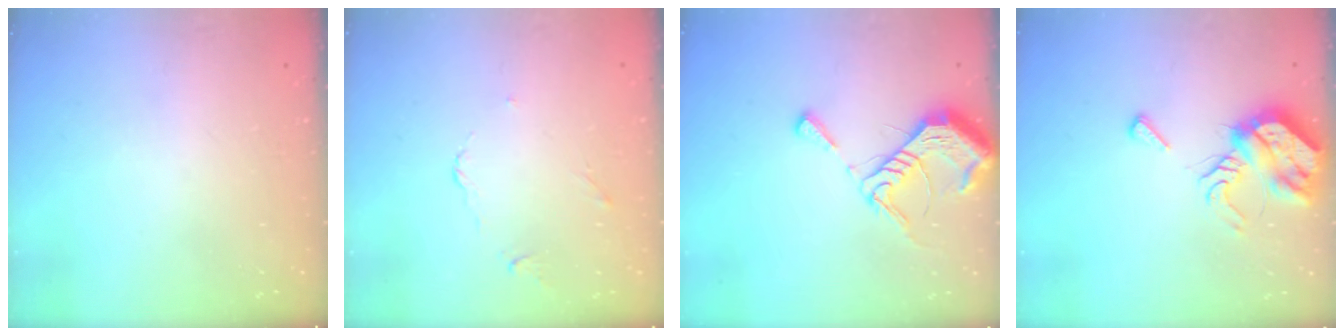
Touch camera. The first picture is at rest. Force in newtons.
{"total": 2.6, "press": 2.5, "slide": 0.6}
{"total": 10.2, "press": 10.2, "slide": 1.1}
{"total": 9.5, "press": 9.4, "slide": 1.3}